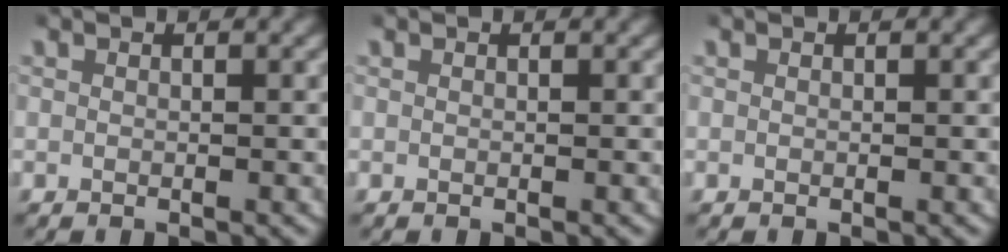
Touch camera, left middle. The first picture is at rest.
{"total": 0.0}
{"total": 0.0}